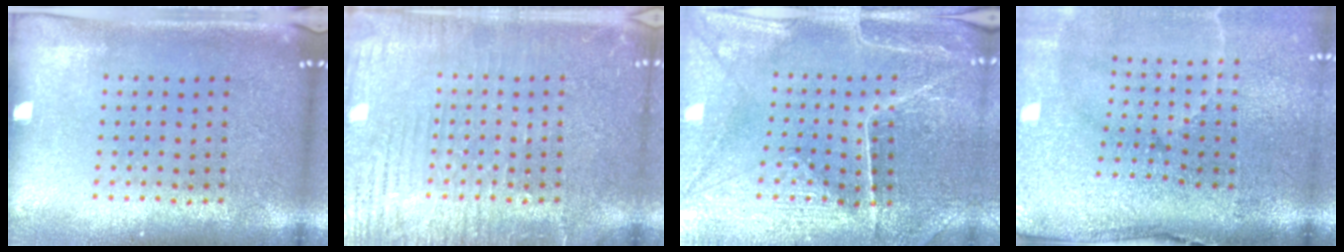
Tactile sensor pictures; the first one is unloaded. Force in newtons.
{"total": 4.6, "press": 4.5, "slide": 0.5}
{"total": 2.9, "press": 2.9, "slide": 0.2}
{"total": 4.8, "press": 3.8, "slide": 3.0}